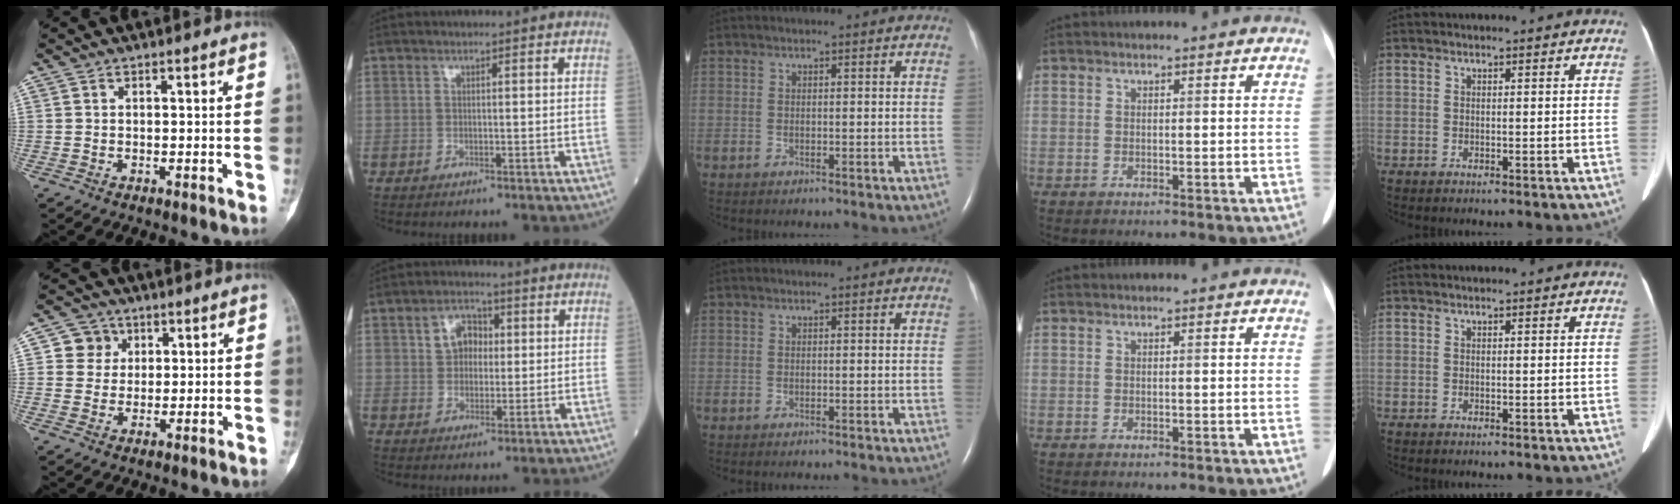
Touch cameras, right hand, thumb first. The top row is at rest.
{"thumb": {"total": 5.0, "force": [1.6, 4.7, 0.7], "torque": [0.018, 0.001, 0.022]}, "index": {"total": 5.1, "force": [1.1, 3.9, 3.1], "torque": [-0.048, 0.015, 0.019]}, "middle": {"total": 1.2, "force": [-1.1, 0.0, 0.4], "torque": [-0.006, -0.001, -0.013]}}